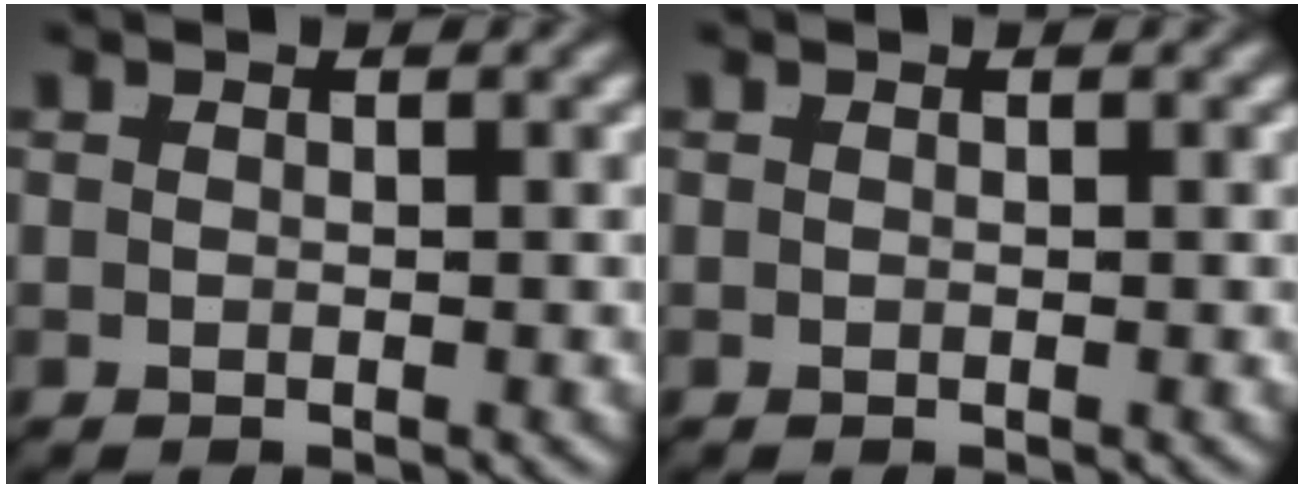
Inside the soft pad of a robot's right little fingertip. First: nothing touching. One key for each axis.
{"total": 0.0}